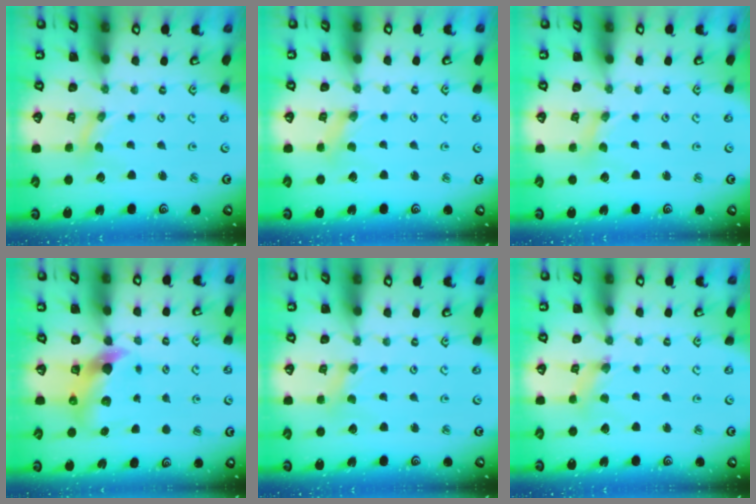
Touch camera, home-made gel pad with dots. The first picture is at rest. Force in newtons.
{"total": 0.0}
{"total": 0.0}
{"total": 6.9, "press": 6.8, "slide": 0.9}
{"total": 0.0}
{"total": 1.2, "press": 1.2, "slide": 0.2}